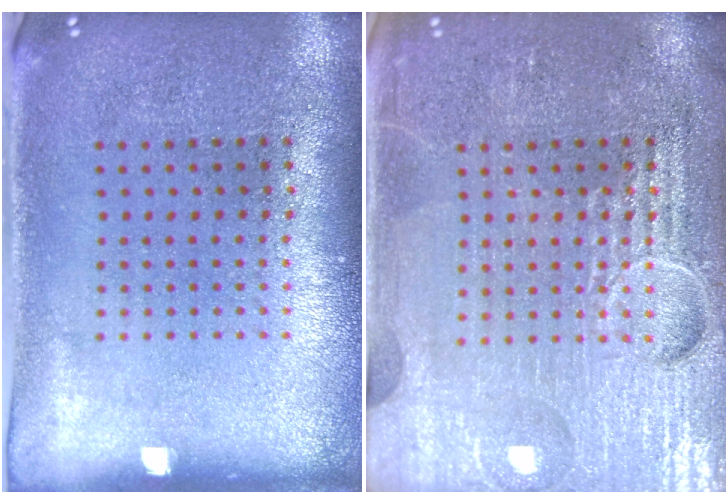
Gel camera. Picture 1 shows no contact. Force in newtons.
{"total": 7.2, "press": 7.2, "slide": 0.9}